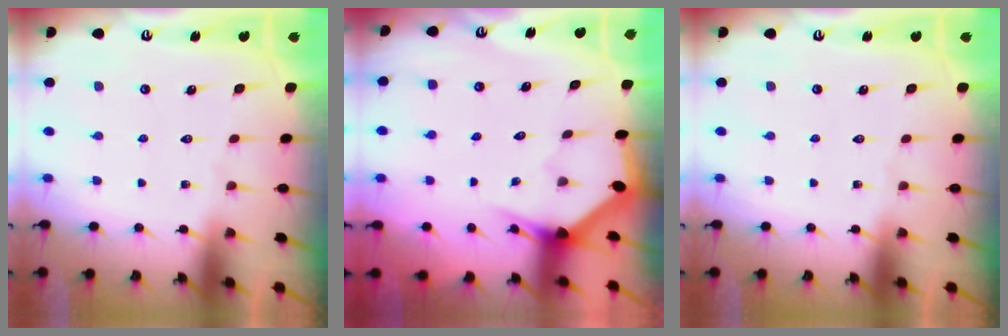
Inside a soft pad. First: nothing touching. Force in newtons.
{"total": 3.1, "press": 3.1, "slide": 0.2}
{"total": 0.0}